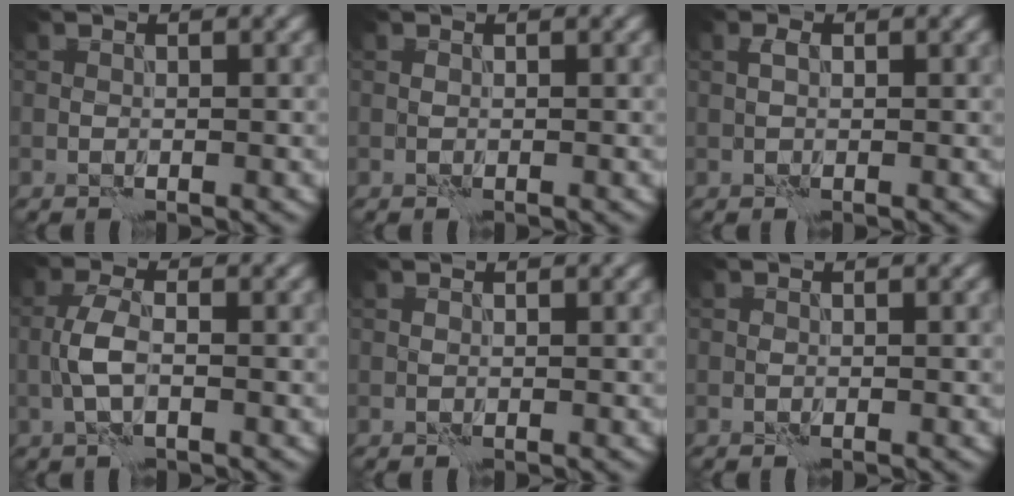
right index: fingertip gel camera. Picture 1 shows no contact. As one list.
[{"total": 0.0}, {"total": 0.6, "force": [0.1, 0.4, 0.5], "torque": [-0.007, 0.003, 0.000]}, {"total": 2.4, "force": [-0.6, 0.8, 2.2], "torque": [-0.047, 0.004, -0.016]}, {"total": 0.0}, {"total": 0.0}]